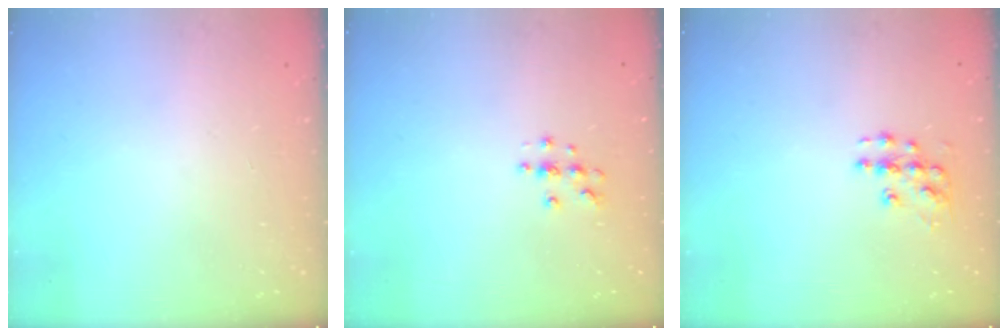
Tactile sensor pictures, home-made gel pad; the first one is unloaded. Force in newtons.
{"total": 4.2, "press": 4.2, "slide": 0.5}
{"total": 7.8, "press": 7.8, "slide": 0.4}